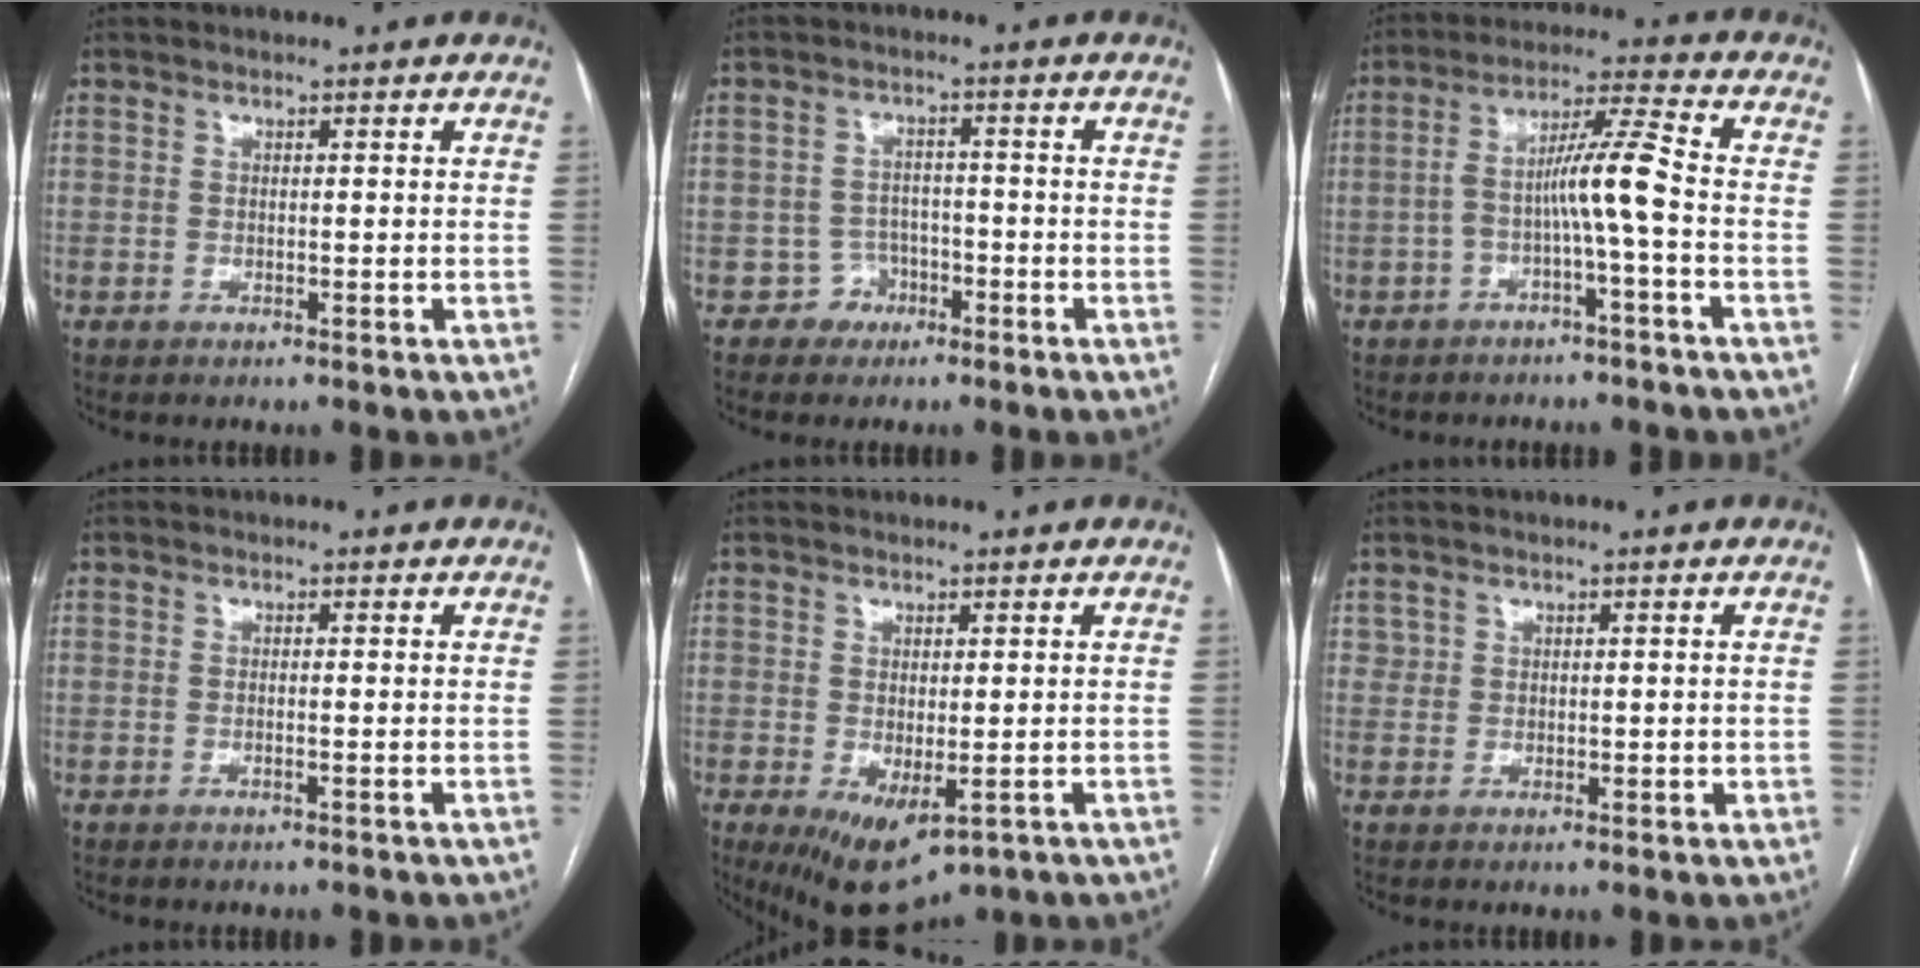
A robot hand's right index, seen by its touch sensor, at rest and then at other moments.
{"total": 3.5, "force": [-1.9, 3.0, -0.2], "torque": [0.012, 0.017, -0.029]}
{"total": 7.6, "force": [-2.0, -0.4, 7.4], "torque": [-0.133, 0.027, -0.033]}
{"total": 0.6, "force": [-0.2, 0.0, 0.5], "torque": [-0.010, 0.001, -0.003]}
{"total": 8.5, "force": [-3.6, 3.9, 6.7], "torque": [-0.112, -0.024, -0.041]}
{"total": 1.8, "force": [0.7, 1.6, 0.5], "torque": [-0.005, 0.001, 0.015]}